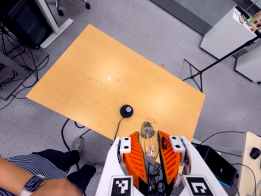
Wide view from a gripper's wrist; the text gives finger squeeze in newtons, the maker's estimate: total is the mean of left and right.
{"total": 21.4, "left": 26.8, "right": 16.1}